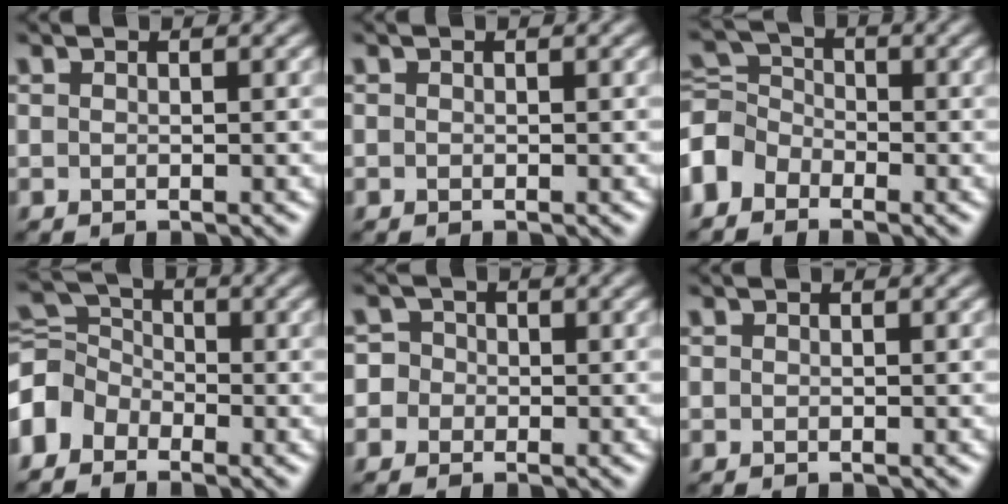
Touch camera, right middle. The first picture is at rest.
{"total": 0.0}
{"total": 3.9, "force": [-2.3, 2.9, 1.4], "torque": [-0.033, 0.009, -0.064]}
{"total": 4.4, "force": [-2.4, 3.2, 1.7], "torque": [-0.039, 0.009, -0.067]}
{"total": 3.6, "force": [-0.7, 3.4, 0.9], "torque": [0.016, 0.019, -0.043]}
{"total": 0.0}